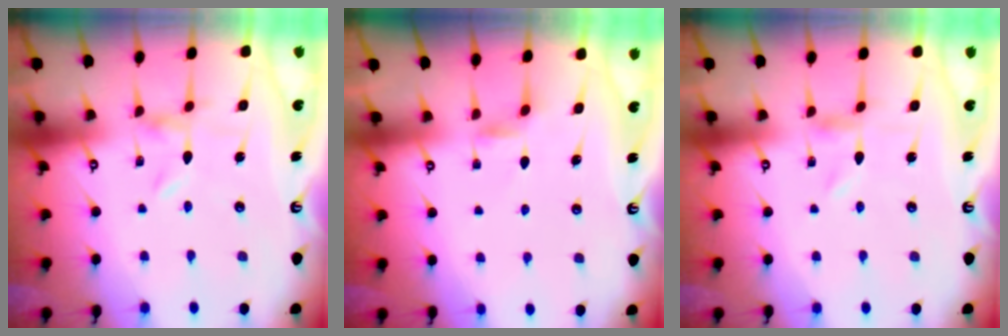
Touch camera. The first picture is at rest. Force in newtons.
{"total": 2.3, "press": 2.3, "slide": 0.5}
{"total": 0.0}